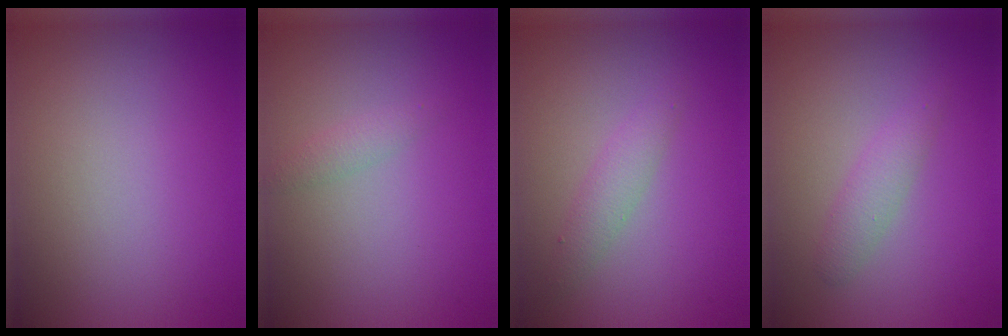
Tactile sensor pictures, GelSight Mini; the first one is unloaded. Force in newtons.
{"total": 1.0, "press": 1.0, "slide": 0.0}
{"total": 1.7, "press": 1.7, "slide": 0.1}
{"total": 1.8, "press": 1.8, "slide": 0.0}